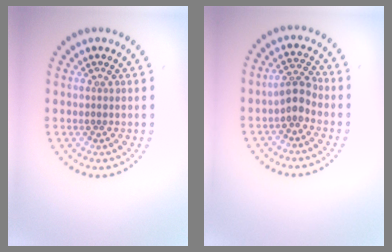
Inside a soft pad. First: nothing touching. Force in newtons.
{"total": 2.2, "press": 2.0, "slide": 1.0}